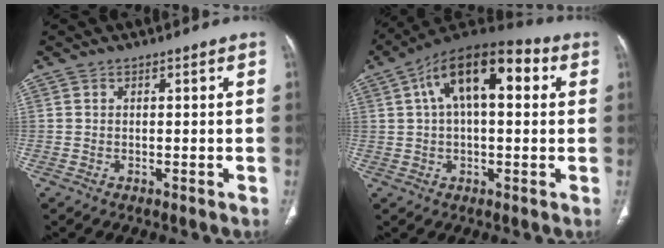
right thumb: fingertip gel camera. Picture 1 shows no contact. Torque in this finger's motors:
{"motor_torque": [0.83, 4.18, 1.51, -0.47, 0.16]}